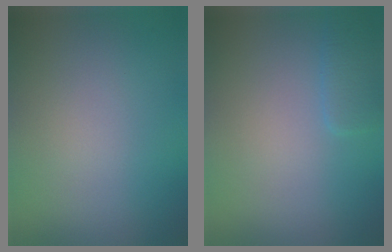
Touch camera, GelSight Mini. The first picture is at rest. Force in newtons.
{"total": 1.5, "press": 1.5, "slide": 0.1}